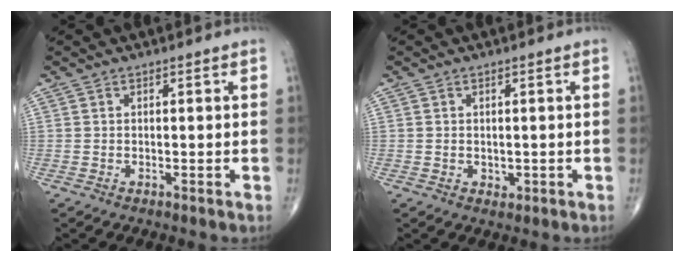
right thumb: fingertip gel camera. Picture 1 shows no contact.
{"total": 1.5, "force": [-0.1, 1.3, 0.8], "torque": [-0.007, 0.000, 0.003]}